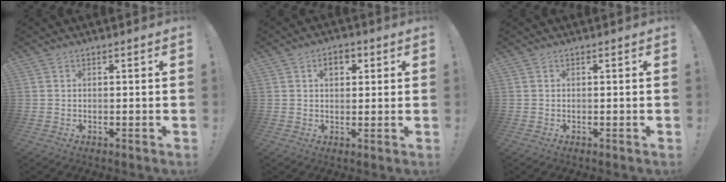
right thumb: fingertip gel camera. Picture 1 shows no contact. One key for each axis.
{"total": 4.8, "fx": 1.7, "fy": 3.3, "fz": 3.1, "tx": -0.034, "ty": 0.003, "tz": 0.025}
{"total": 0.0}